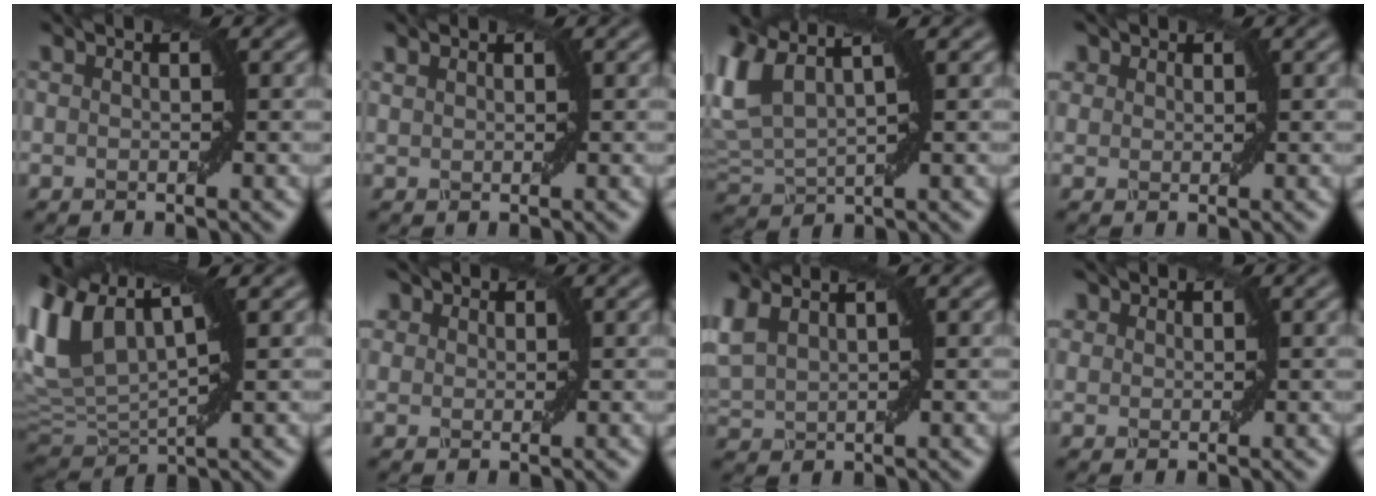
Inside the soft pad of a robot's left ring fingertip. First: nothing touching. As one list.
[{"total": 0.9, "force": [0.7, 0.4, 0.3], "torque": [-0.008, 0.003, 0.016]}, {"total": 6.3, "force": [2.7, 3.1, 4.7], "torque": [-0.119, 0.015, 0.050]}, {"total": 2.5, "force": [1.5, 1.7, 0.8], "torque": [-0.021, 0.008, 0.018]}, {"total": 8.9, "force": [3.5, 4.4, 6.9], "torque": [-0.152, 0.013, 0.069]}, {"total": 3.2, "force": [2.0, 2.2, 1.2], "torque": [-0.033, 0.012, 0.024]}, {"total": 4.3, "force": [2.8, 1.8, 2.8], "torque": [-0.079, 0.027, 0.051]}, {"total": 1.9, "force": [1.2, 1.4, 0.5], "torque": [-0.012, 0.004, 0.013]}]